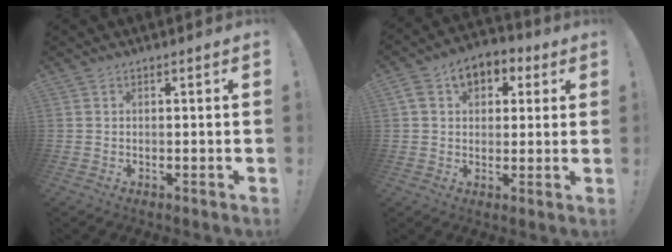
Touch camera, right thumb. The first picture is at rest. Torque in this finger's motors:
{"motor_torque": [0.88, 0.88, 0.45, 0.44, 0.00]}